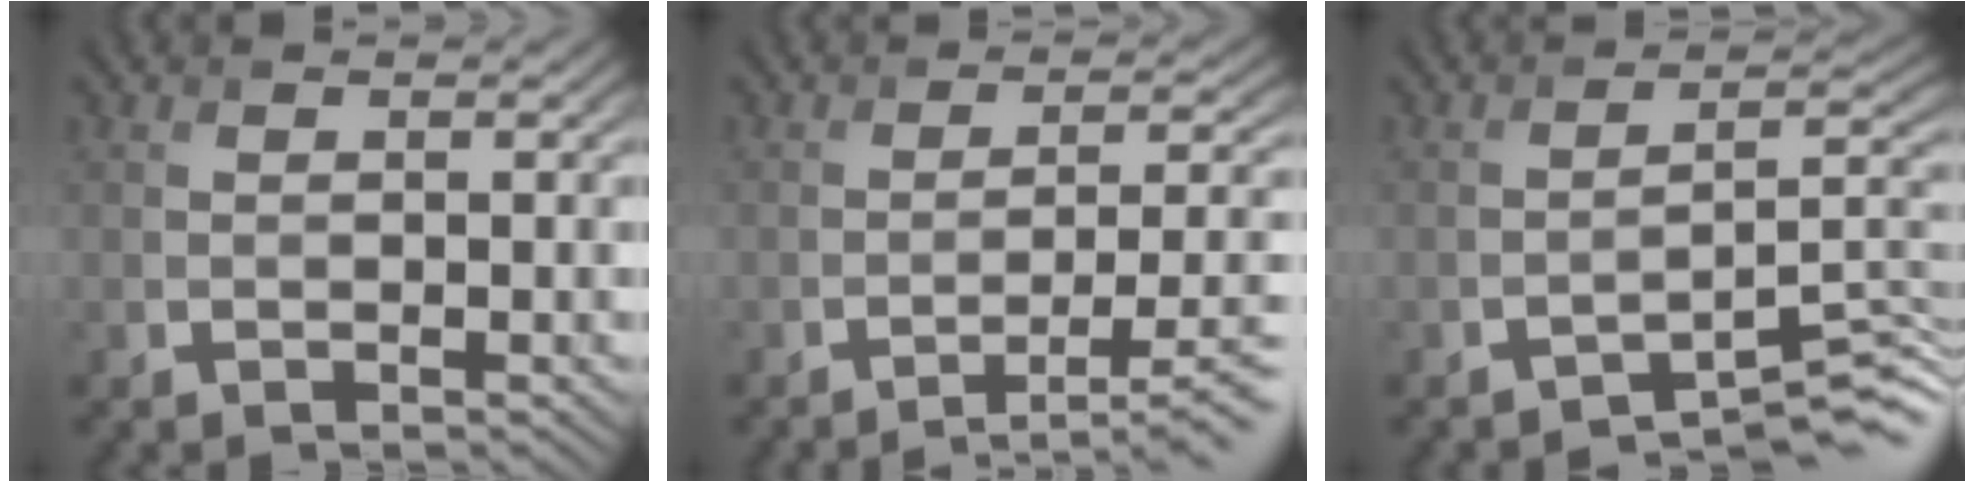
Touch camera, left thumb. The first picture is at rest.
{"total": 6.7, "force": [-4.1, 1.4, 5.1], "torque": [-0.079, -0.001, -0.058]}
{"total": 6.0, "force": [-4.7, 1.0, 3.6], "torque": [-0.052, 0.007, -0.078]}